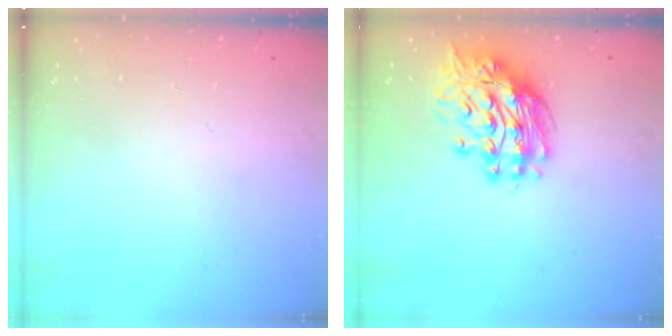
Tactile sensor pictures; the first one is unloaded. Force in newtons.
{"total": 14.5, "press": 14.4, "slide": 1.3}